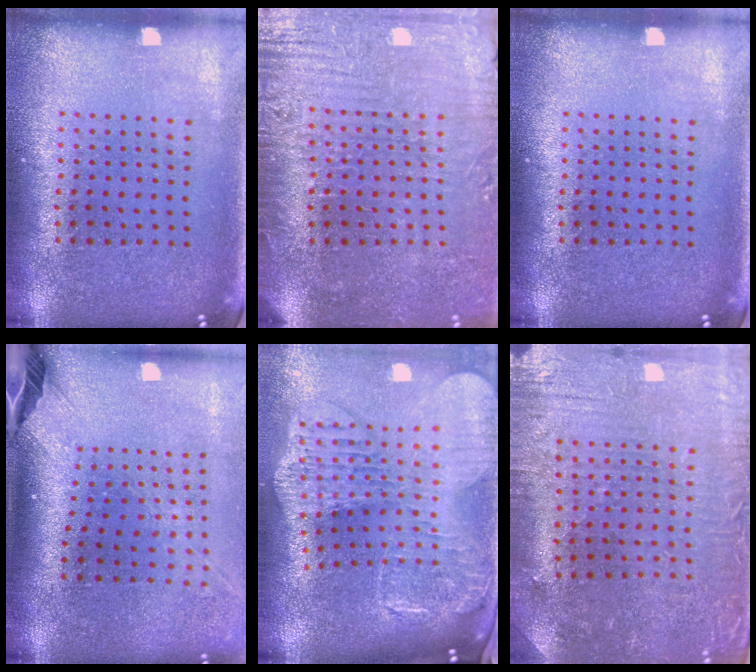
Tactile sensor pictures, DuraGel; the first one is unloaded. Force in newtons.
{"total": 3.8, "press": 3.6, "slide": 1.3}
{"total": 0.0}
{"total": 2.5, "press": 1.8, "slide": 1.7}
{"total": 3.2, "press": 2.6, "slide": 1.9}
{"total": 1.0, "press": 0.9, "slide": 0.4}